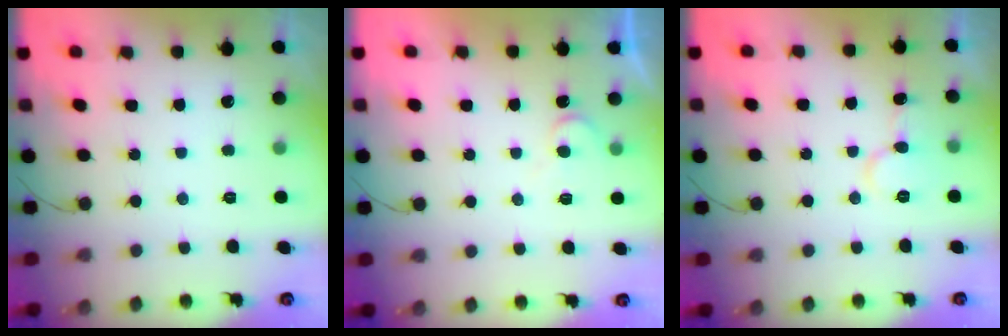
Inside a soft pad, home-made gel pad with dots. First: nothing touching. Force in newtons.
{"total": 4.6, "press": 4.6, "slide": 0.4}
{"total": 7.3, "press": 7.3, "slide": 0.7}